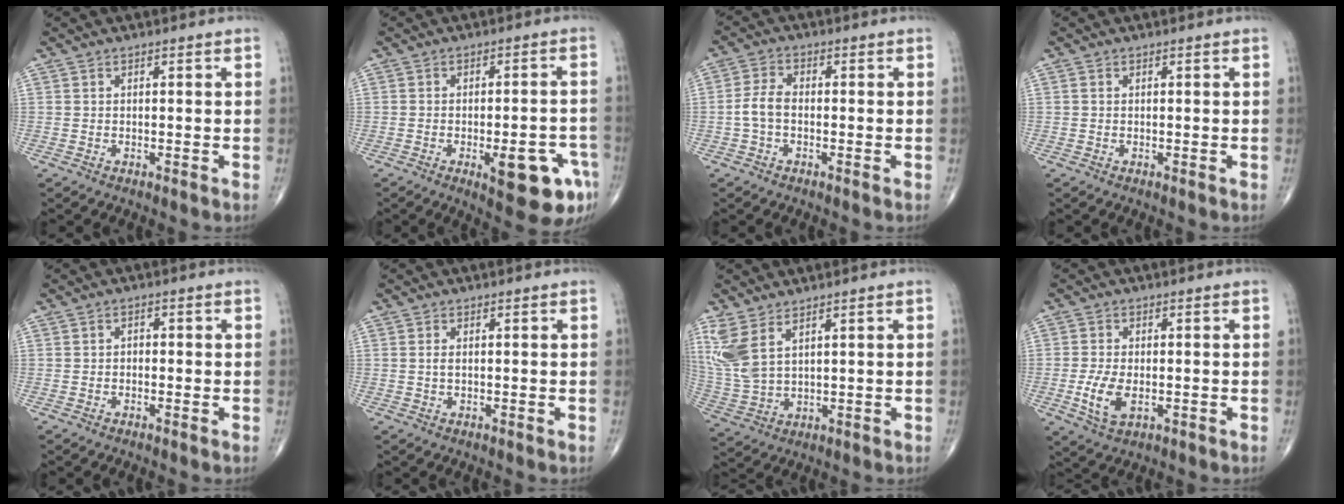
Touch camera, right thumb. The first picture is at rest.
{"total": 11.8, "force": [-5.0, 3.9, 10.0], "torque": [-0.108, 0.017, -0.056]}
{"total": 4.0, "force": [-0.8, 2.4, 3.1], "torque": [-0.066, 0.016, -0.022]}
{"total": 0.0}
{"total": 1.1, "force": [-0.3, 0.8, 0.6], "torque": [-0.001, 0.004, -0.009]}
{"total": 1.1, "force": [0.1, 0.5, 1.0], "torque": [-0.022, -0.001, 0.004]}
{"total": 8.8, "force": [4.6, 3.9, 6.4], "torque": [-0.155, -0.014, 0.110]}
{"total": 6.0, "force": [-1.3, 3.2, 4.9], "torque": [-0.103, -0.005, -0.019]}